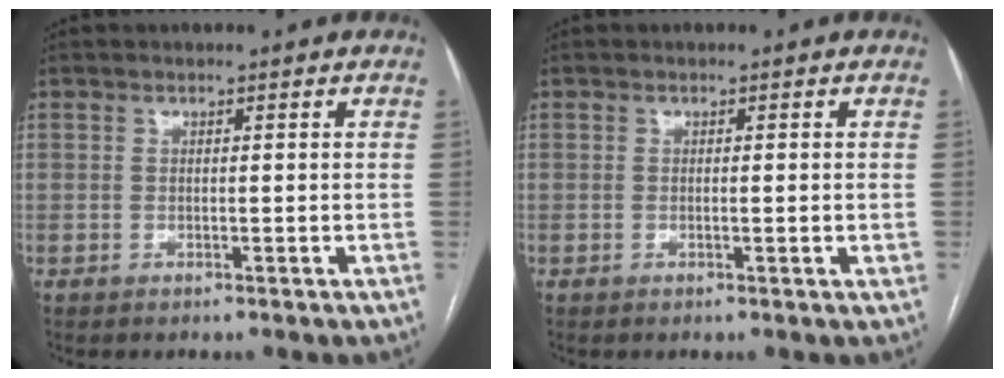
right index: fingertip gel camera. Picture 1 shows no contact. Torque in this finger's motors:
{"motor_torque": [-0.14, -0.16, 0.01, 0.00]}